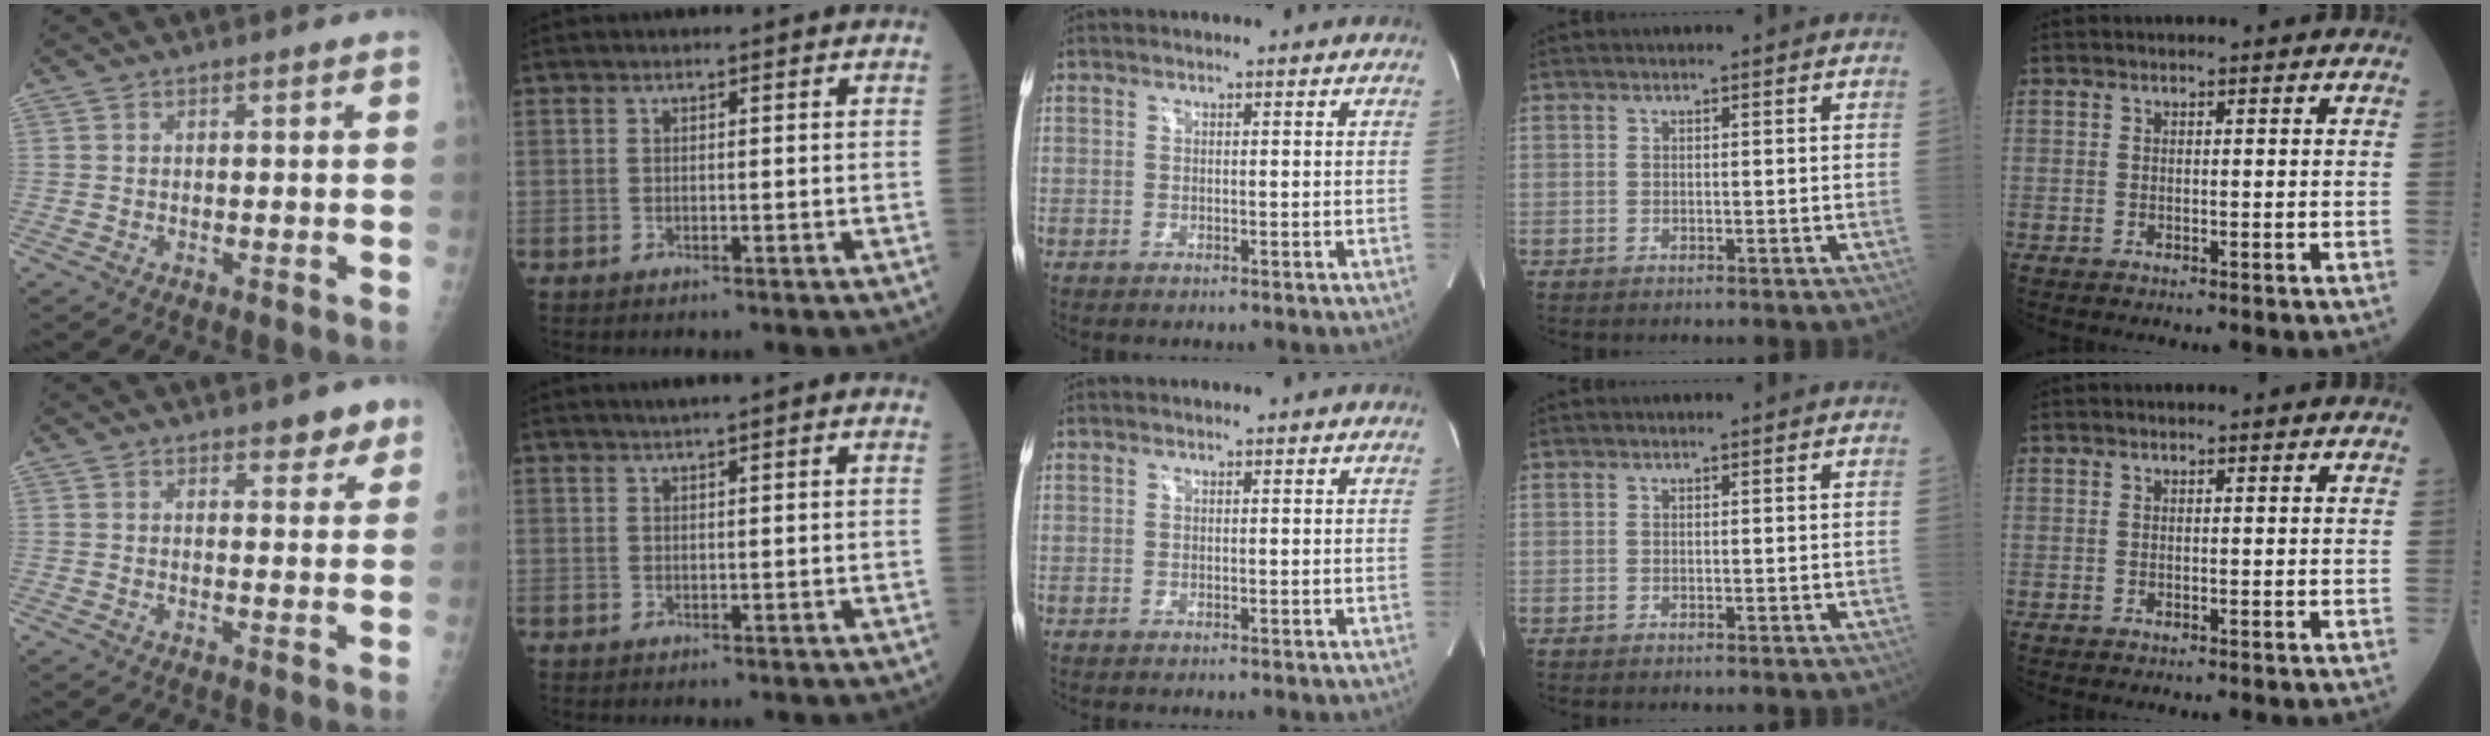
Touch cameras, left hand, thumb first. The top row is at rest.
{"thumb": {"total": 4.0, "force": [2.8, 1.9, 2.1], "torque": [0.001, -0.013, 0.034]}, "index": {"total": 2.7, "force": [2.1, 0.0, 1.7], "torque": [-0.024, 0.020, 0.032]}}